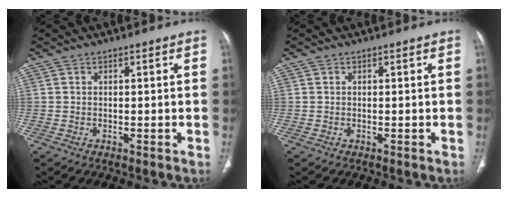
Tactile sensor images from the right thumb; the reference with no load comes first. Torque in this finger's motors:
{"motor_torque": [-0.16, 0.16, -0.02, 0.00, 0.00]}